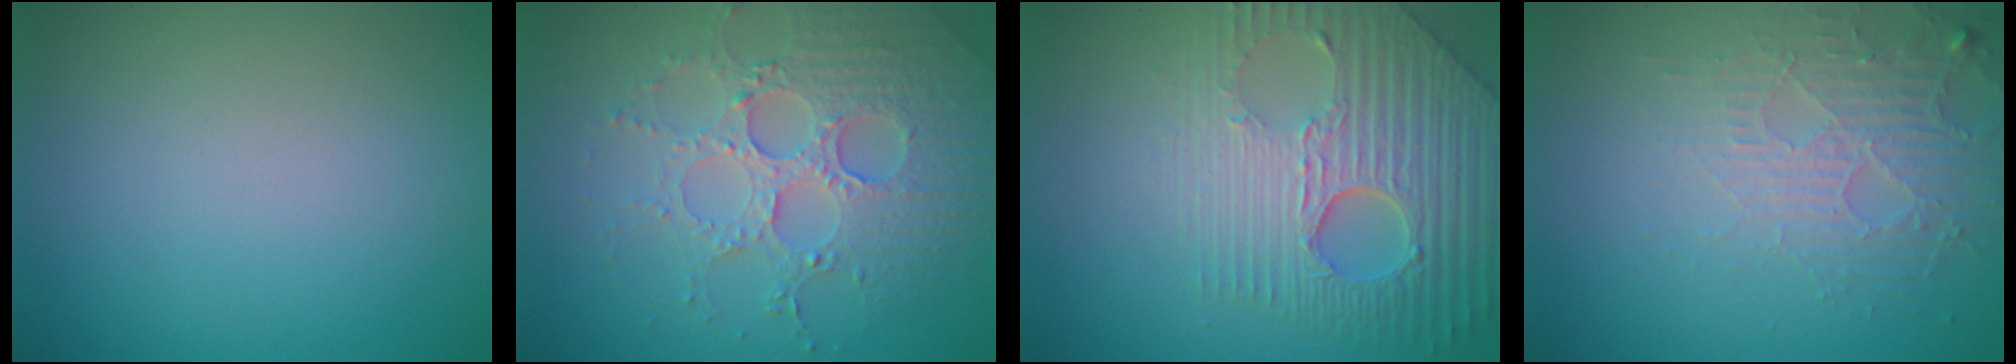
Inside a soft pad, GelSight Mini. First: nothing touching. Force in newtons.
{"total": 5.1, "press": 4.6, "slide": 2.3}
{"total": 8.7, "press": 5.9, "slide": 6.4}
{"total": 3.8, "press": 2.9, "slide": 2.4}